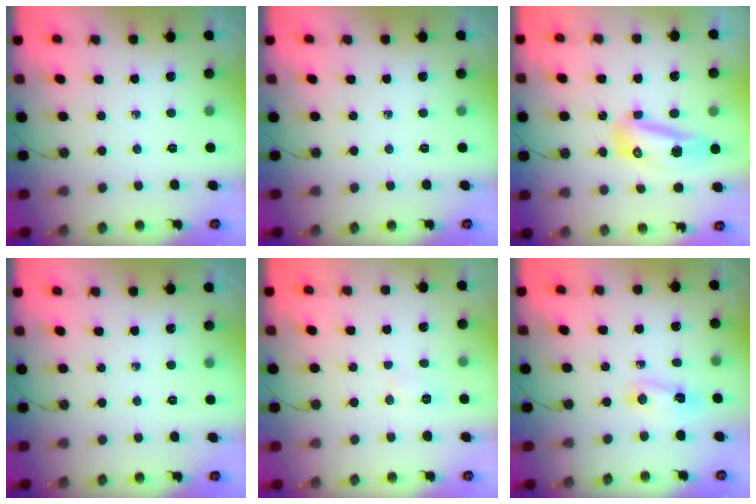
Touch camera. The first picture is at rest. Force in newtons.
{"total": 0.0}
{"total": 10.2, "press": 9.9, "slide": 2.4}
{"total": 0.0}
{"total": 3.8, "press": 3.7, "slide": 0.9}
{"total": 2.8, "press": 2.7, "slide": 0.6}